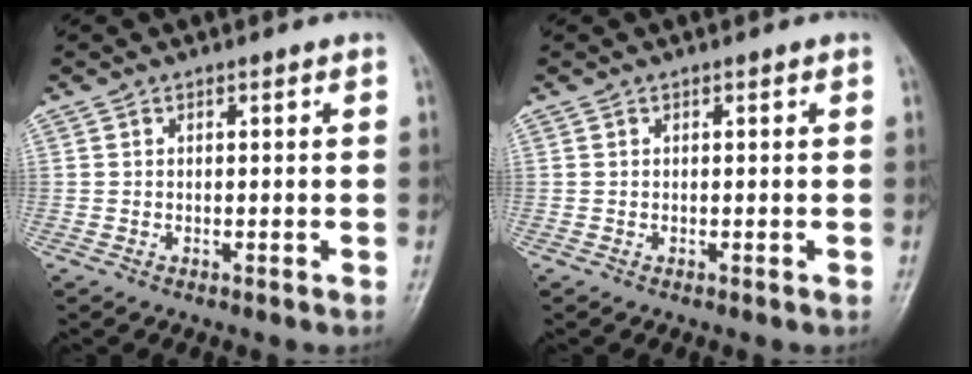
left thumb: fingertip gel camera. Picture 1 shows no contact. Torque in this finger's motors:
{"motor_torque": [0.00, 0.00, -0.06, -0.06, 0.00]}